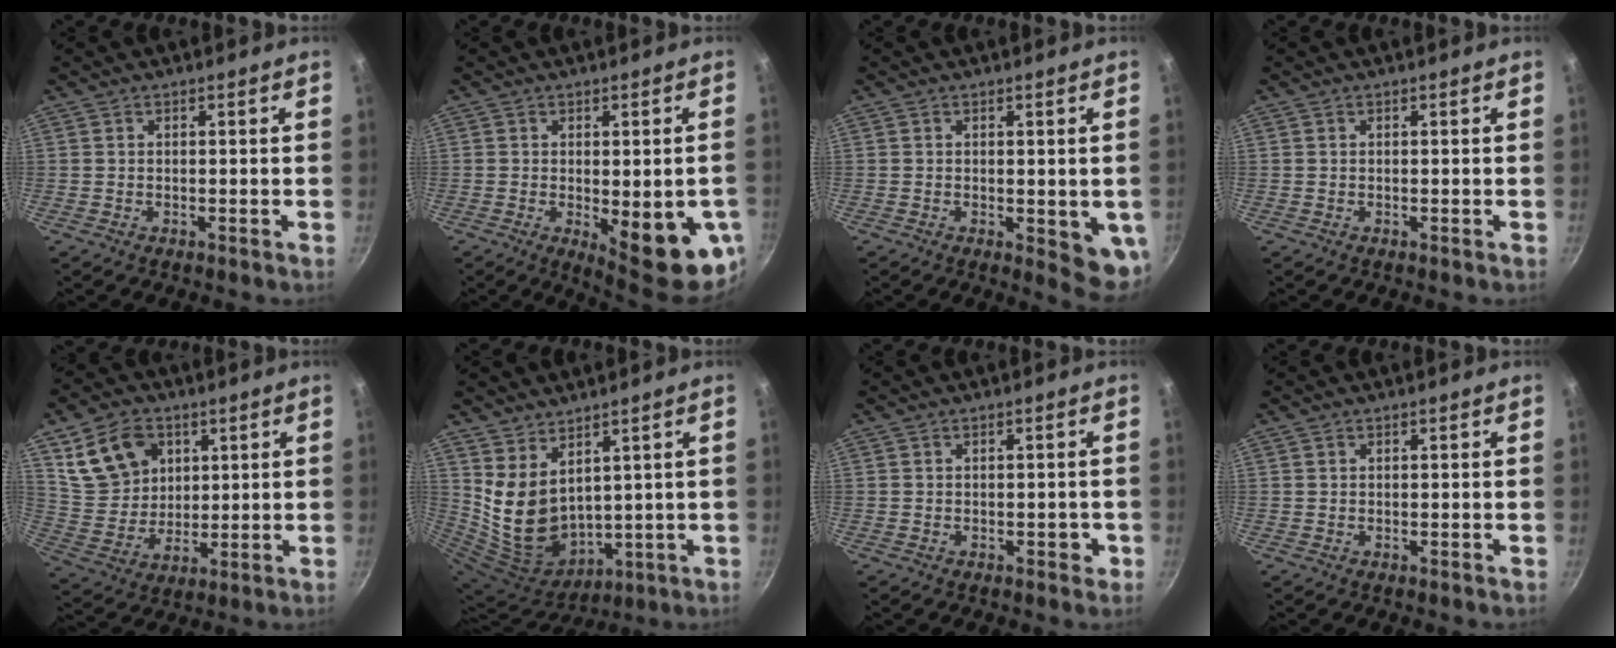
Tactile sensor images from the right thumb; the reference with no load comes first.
{"total": 15.3, "force": [-3.4, 5.0, 14.1], "torque": [-0.152, -0.018, -0.031]}
{"total": 6.7, "force": [-0.8, 2.5, 6.1], "torque": [-0.057, -0.011, -0.005]}
{"total": 0.0}
{"total": 14.0, "force": [5.6, 10.8, 7.0], "torque": [-0.100, -0.017, 0.118]}
{"total": 11.9, "force": [5.2, 7.4, 7.7], "torque": [-0.128, -0.060, 0.126]}
{"total": 1.9, "force": [-0.6, 1.2, 1.2], "torque": [0.004, 0.012, -0.007]}
{"total": 0.0}